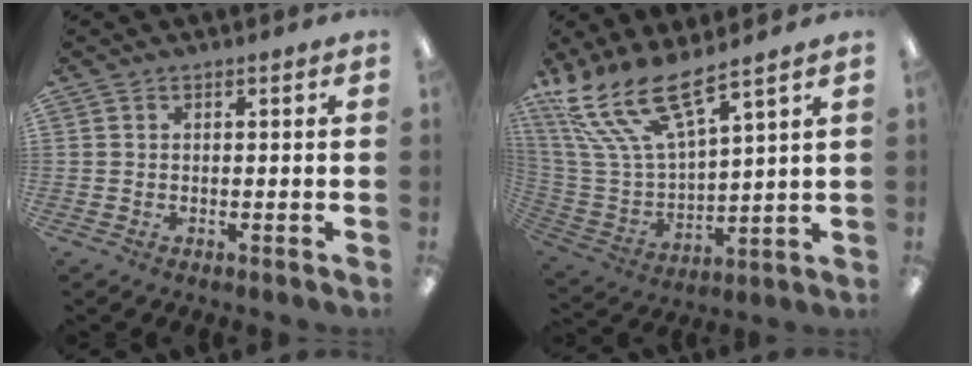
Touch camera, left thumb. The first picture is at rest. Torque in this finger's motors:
{"motor_torque": [2.31, 1.00, 1.48, -1.28, 0.60]}